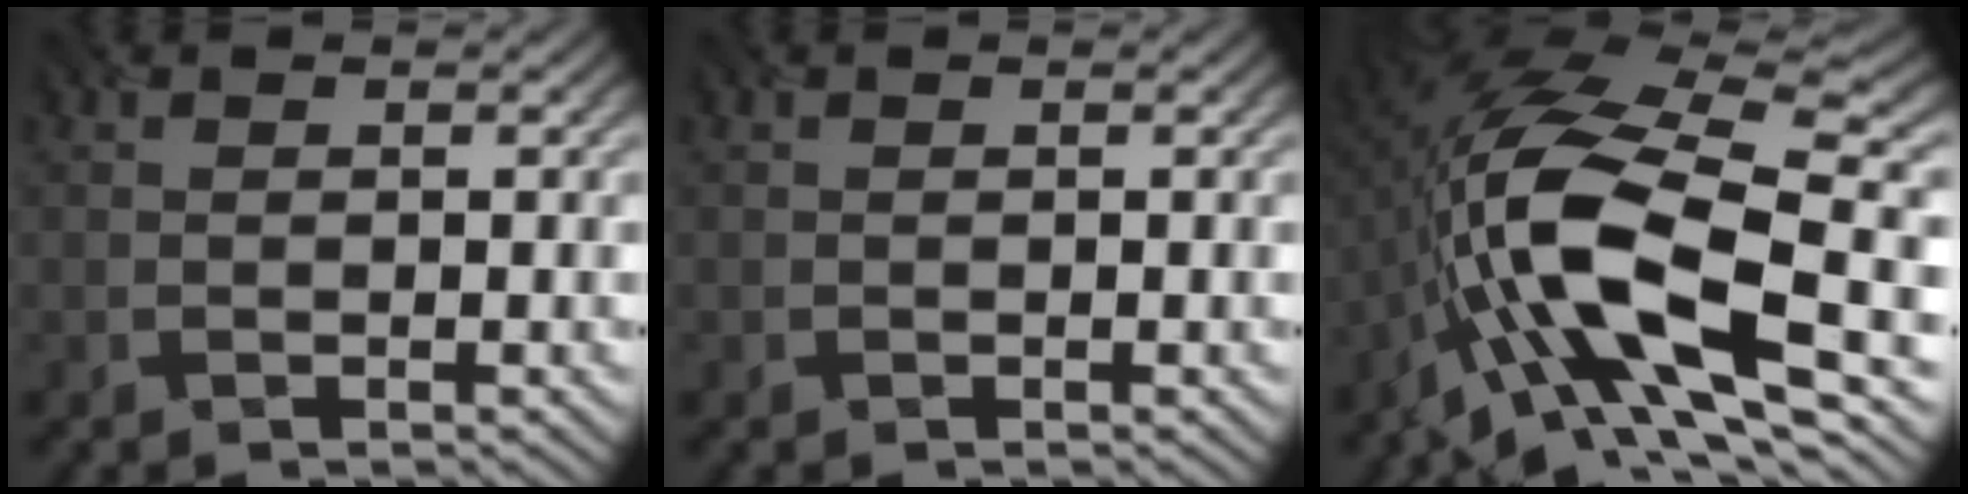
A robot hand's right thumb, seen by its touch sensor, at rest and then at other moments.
{"total": 0.0}
{"total": 16.8, "force": [-4.3, 6.6, 14.8], "torque": [-0.288, 0.001, -0.086]}